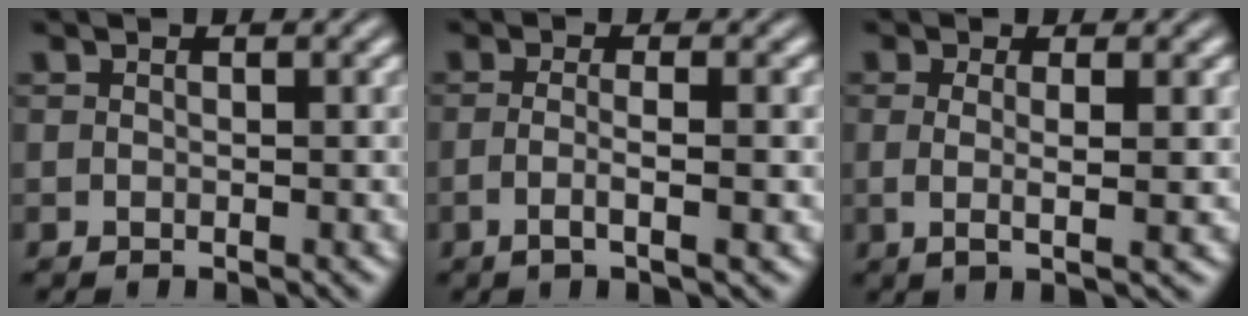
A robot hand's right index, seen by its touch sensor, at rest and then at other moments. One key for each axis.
{"total": 2.6, "fx": -1.0, "fy": -0.9, "fz": 2.2, "tx": -0.044, "ty": -0.010, "tz": -0.012}
{"total": 2.5, "fx": 0.2, "fy": -0.6, "fz": 2.4, "tx": -0.045, "ty": -0.013, "tz": 0.010}